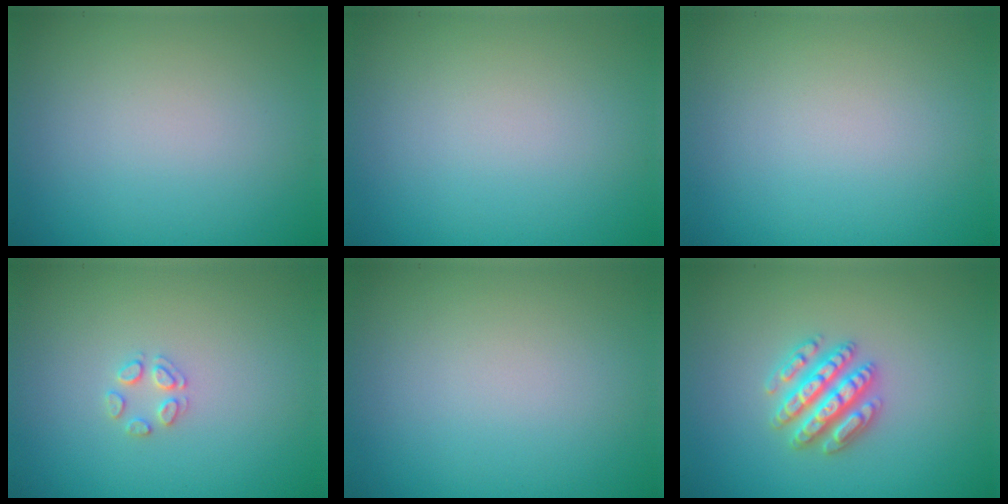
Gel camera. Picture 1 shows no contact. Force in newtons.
{"total": 0.0}
{"total": 0.0}
{"total": 1.5, "press": 1.5, "slide": 0.1}
{"total": 0.0}
{"total": 4.7, "press": 4.6, "slide": 0.8}